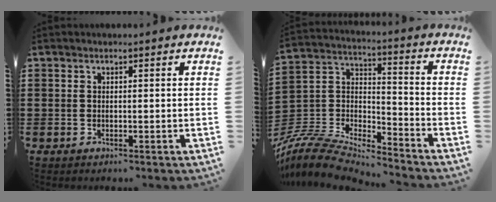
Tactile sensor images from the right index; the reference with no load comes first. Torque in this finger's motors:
{"motor_torque": [-2.05, 0.09, -1.05, -0.21]}